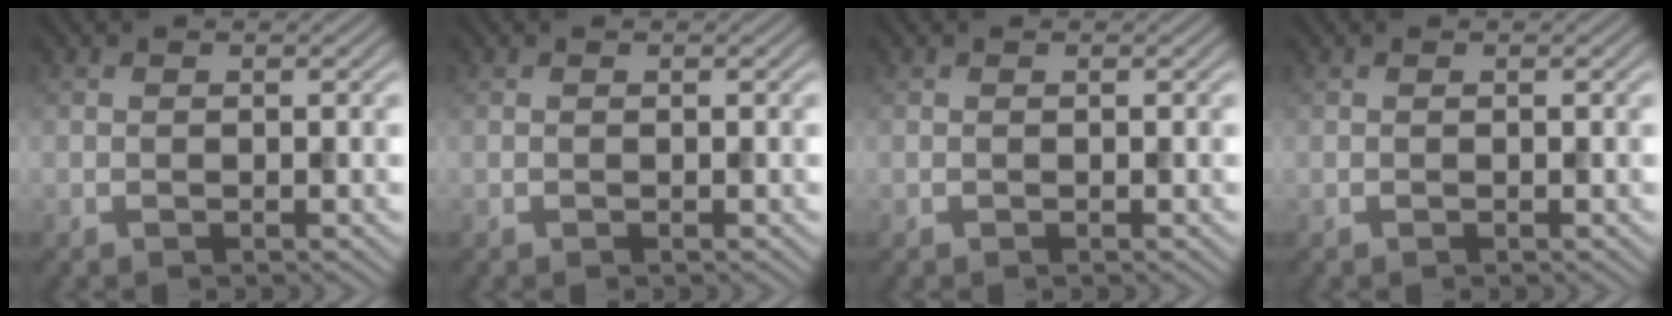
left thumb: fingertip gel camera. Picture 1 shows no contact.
{"total": 0.0}
{"total": 0.0}
{"total": 0.0}